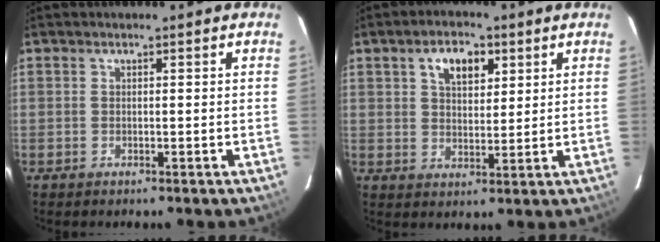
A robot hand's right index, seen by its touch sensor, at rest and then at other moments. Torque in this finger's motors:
{"motor_torque": [0.12, 0.07, 0.18, 0.07]}